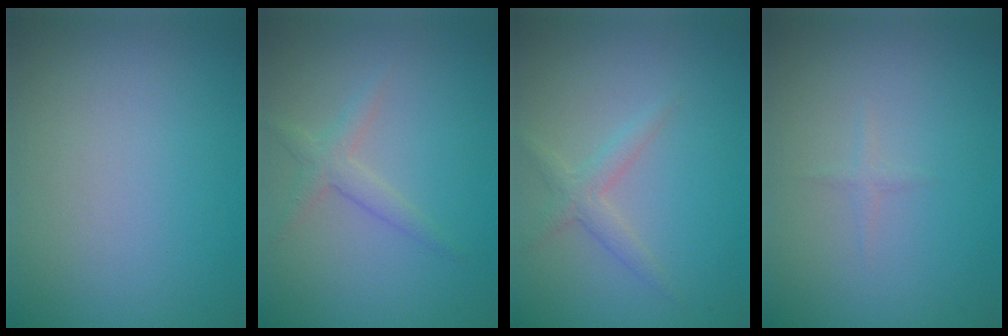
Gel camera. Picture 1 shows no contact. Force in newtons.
{"total": 1.8, "press": 1.8, "slide": 0.1}
{"total": 1.8, "press": 1.8, "slide": 0.1}
{"total": 0.6, "press": 0.6, "slide": 0.0}